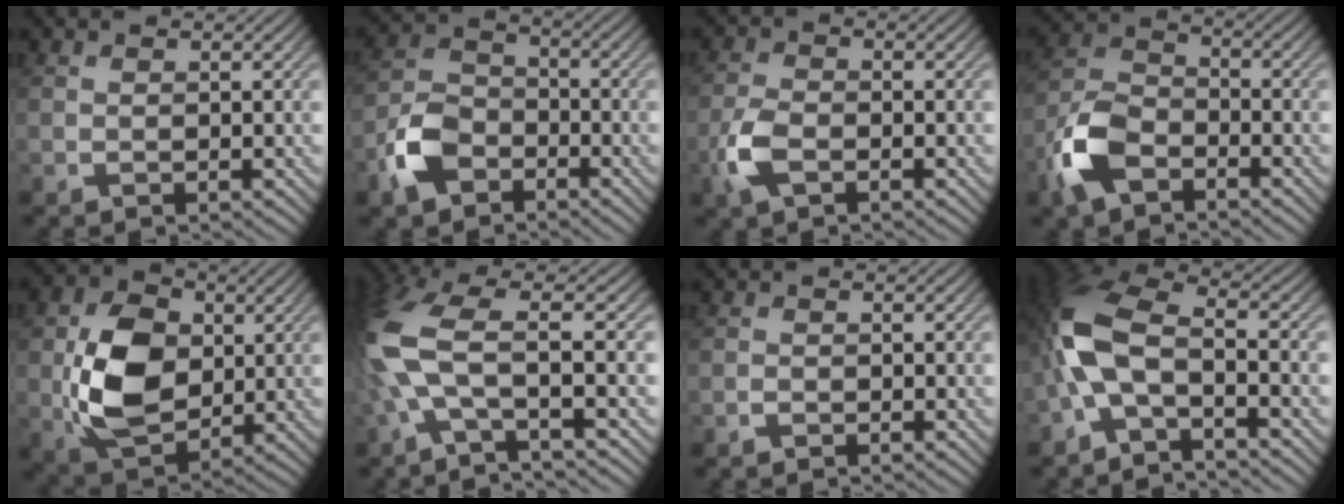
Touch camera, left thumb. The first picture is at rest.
{"total": 6.9, "force": [-3.9, 4.4, 3.7], "torque": [-0.091, 0.002, -0.093]}
{"total": 4.6, "force": [-2.1, 2.4, 3.3], "torque": [-0.086, -0.004, -0.054]}
{"total": 8.5, "force": [-4.8, 4.5, 5.3], "torque": [-0.128, -0.001, -0.112]}
{"total": 10.4, "force": [0.5, 7.4, 7.4], "torque": [-0.169, 0.001, 0.007]}
{"total": 10.4, "force": [-1.4, 3.1, 9.8], "torque": [-0.228, 0.006, -0.043]}
{"total": 0.7, "force": [-0.6, 0.2, 0.2], "torque": [-0.006, 0.001, -0.016]}
{"total": 9.6, "force": [-2.7, 4.1, 8.3], "torque": [-0.182, 0.013, -0.079]}